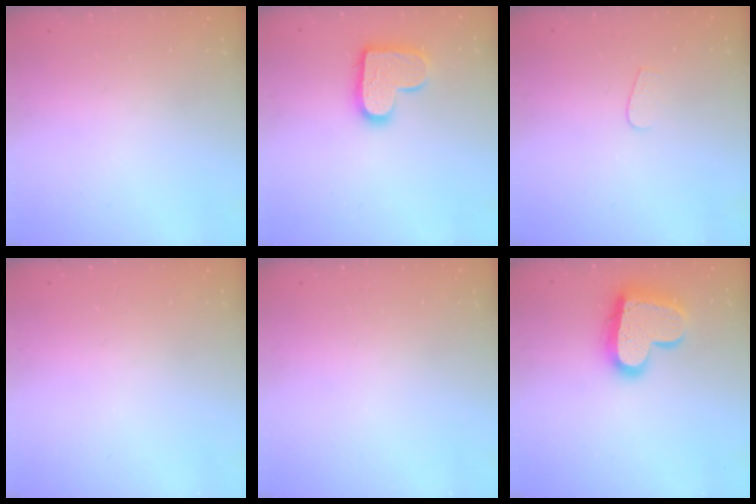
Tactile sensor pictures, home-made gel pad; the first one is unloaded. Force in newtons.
{"total": 14.2, "press": 14.2, "slide": 0.8}
{"total": 3.3, "press": 3.3, "slide": 0.2}
{"total": 0.0}
{"total": 0.0}
{"total": 18.2, "press": 18.2, "slide": 1.6}